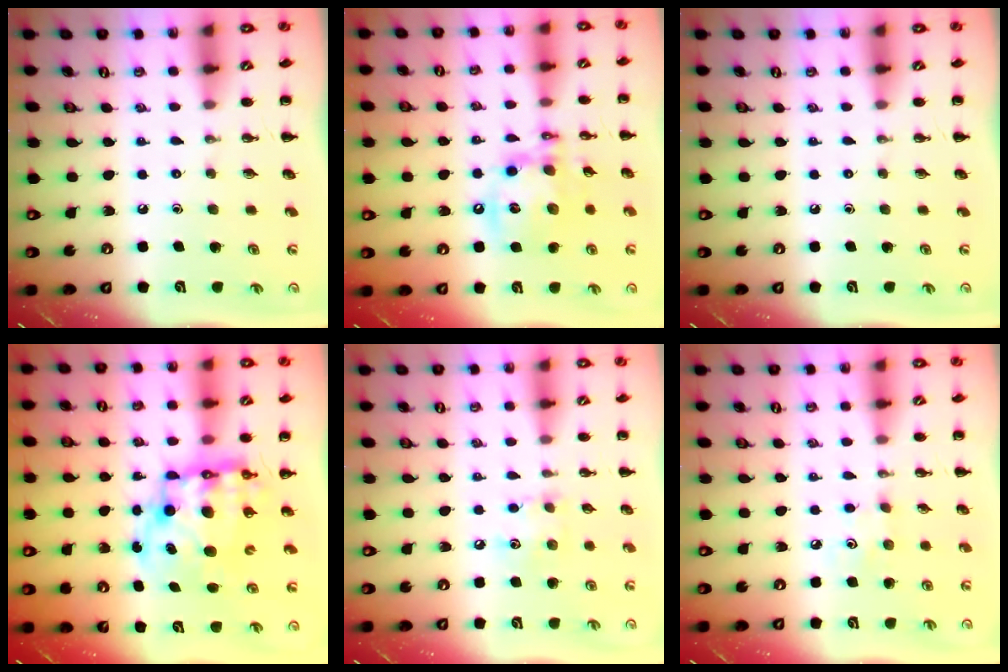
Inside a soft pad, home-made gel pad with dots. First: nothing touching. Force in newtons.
{"total": 15.0, "press": 14.7, "slide": 2.6}
{"total": 0.0}
{"total": 12.8, "press": 12.4, "slide": 3.2}
{"total": 6.8, "press": 6.6, "slide": 1.4}
{"total": 3.5, "press": 3.4, "slide": 0.9}